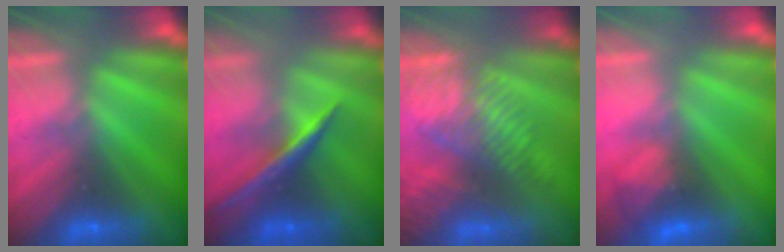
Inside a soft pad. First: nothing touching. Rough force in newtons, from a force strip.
{"total": 1.5}
{"total": 5.7}
{"total": 2.6}